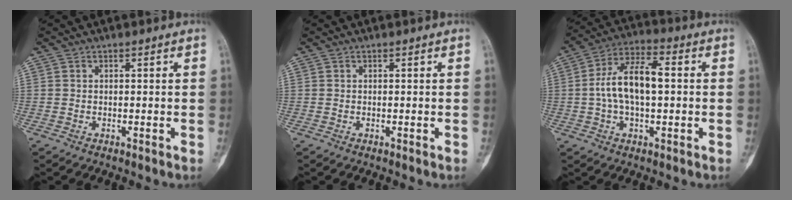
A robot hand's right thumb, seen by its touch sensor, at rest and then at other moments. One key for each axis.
{"total": 0.0}
{"total": 12.0, "fx": 0.3, "fy": 5.8, "fz": 10.5, "tx": -0.197, "ty": 0.028, "tz": 0.000}